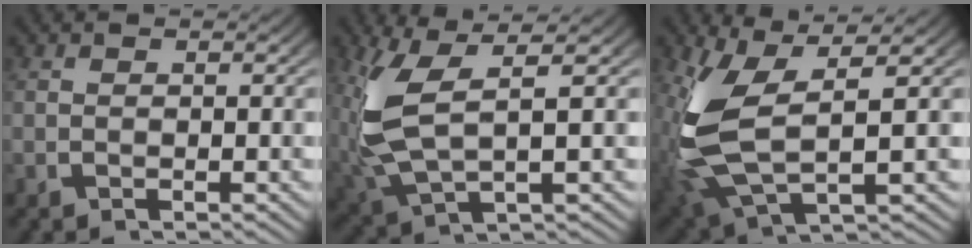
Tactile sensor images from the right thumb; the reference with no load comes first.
{"total": 9.0, "force": [1.1, 5.2, 7.2], "torque": [-0.183, -0.012, 0.033]}
{"total": 10.7, "force": [-0.1, 6.1, 8.7], "torque": [-0.218, -0.031, 0.020]}